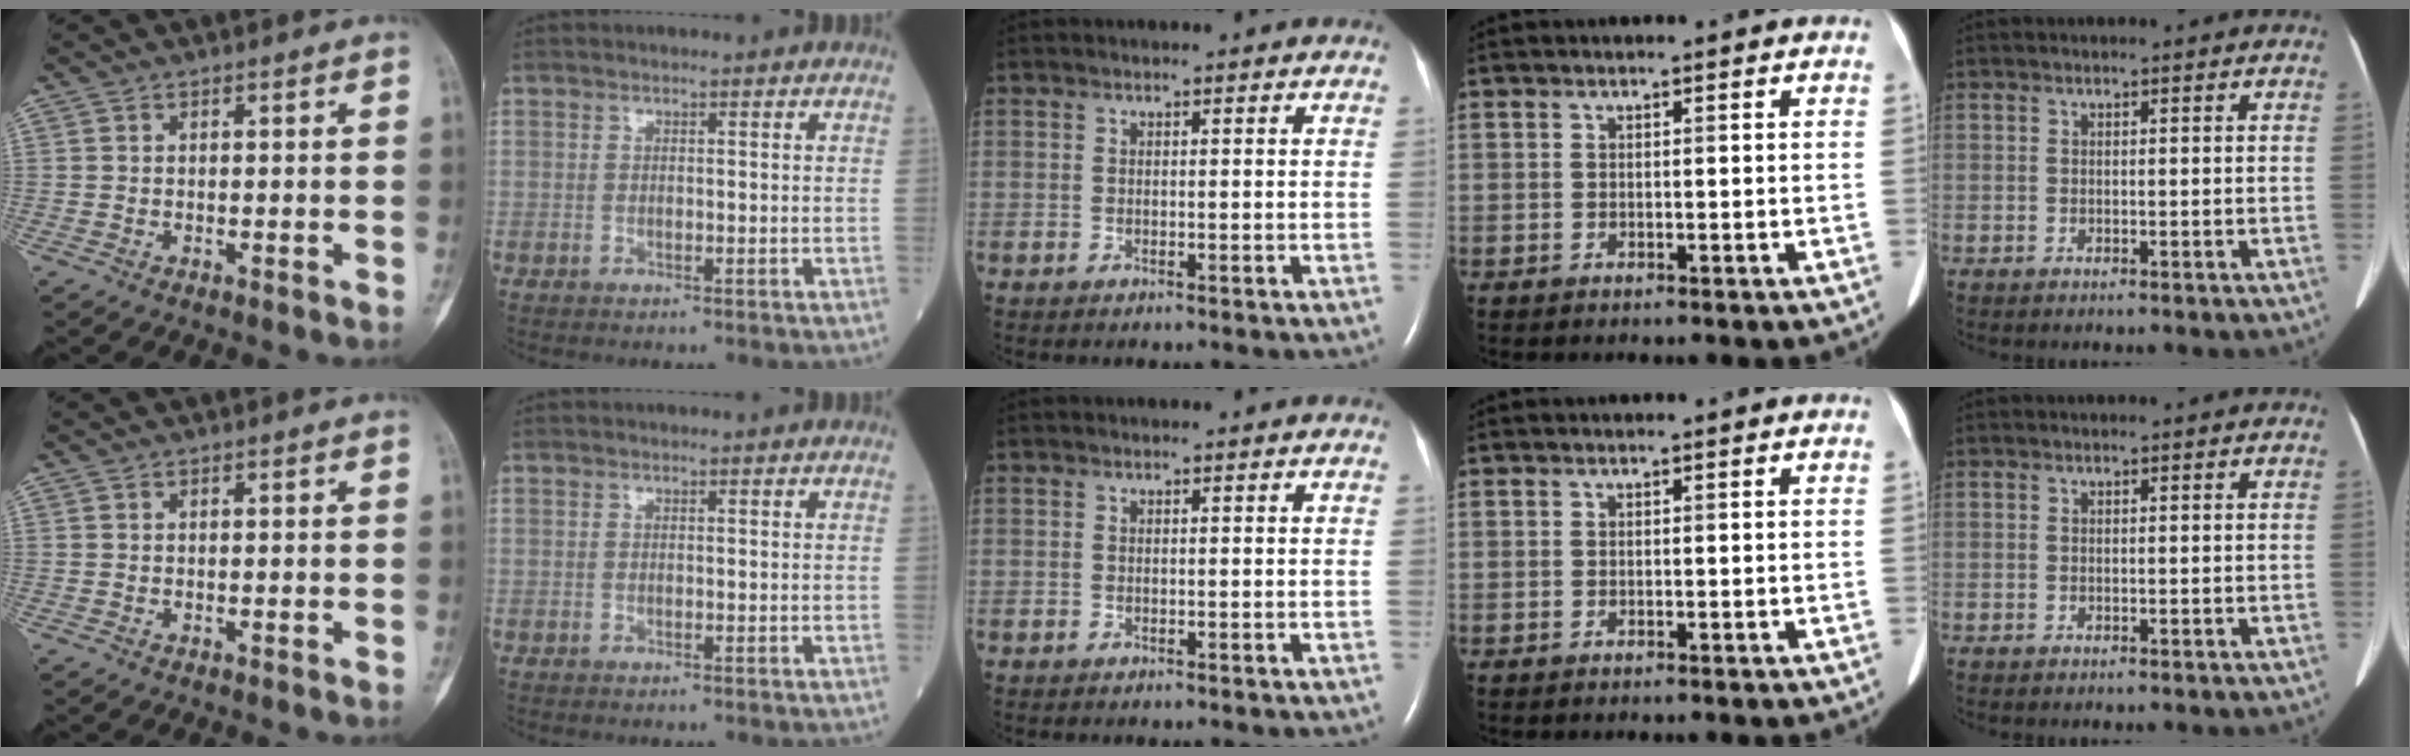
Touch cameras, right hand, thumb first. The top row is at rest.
{}